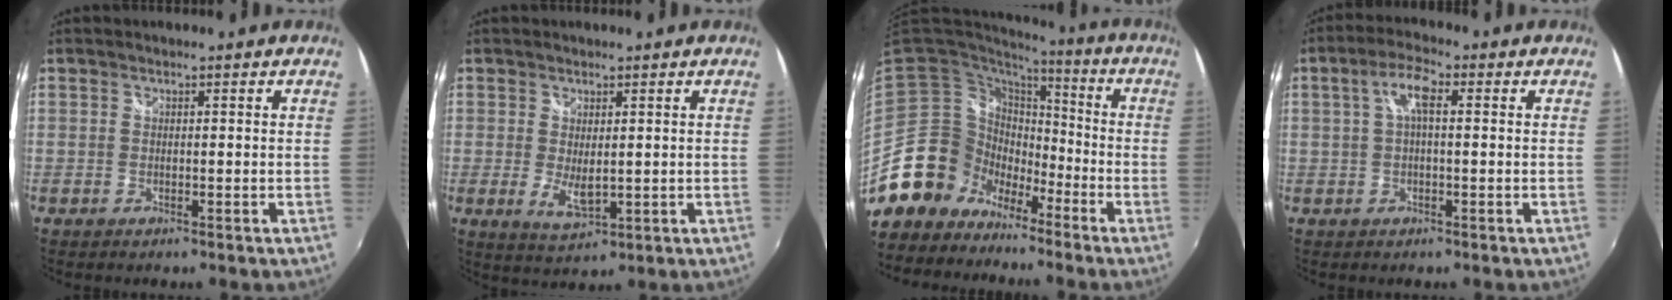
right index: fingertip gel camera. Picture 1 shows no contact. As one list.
[{"total": 4.4, "force": [0.0, 2.0, 4.0], "torque": [-0.067, -0.012, 0.006]}, {"total": 13.4, "force": [-8.3, 10.3, 2.1], "torque": [-0.066, 0.030, -0.150]}, {"total": 5.0, "force": [0.8, 1.6, 4.7], "torque": [-0.090, 0.014, 0.016]}]